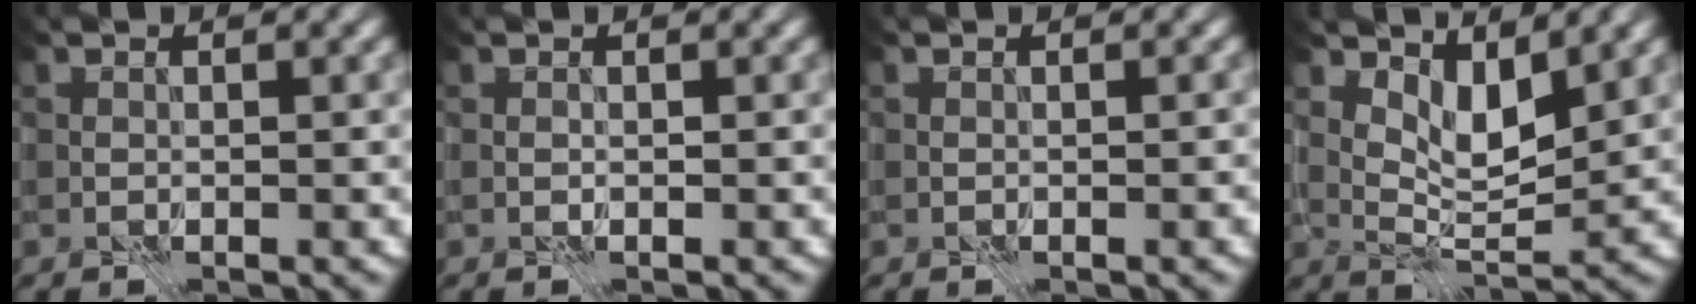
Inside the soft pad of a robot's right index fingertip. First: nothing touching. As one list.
[{"total": 0.0}, {"total": 0.8, "force": [-0.5, 0.2, 0.7], "torque": [-0.011, 0.001, -0.006]}, {"total": 3.8, "force": [2.2, 1.4, 2.7], "torque": [-0.055, -0.013, 0.040]}]